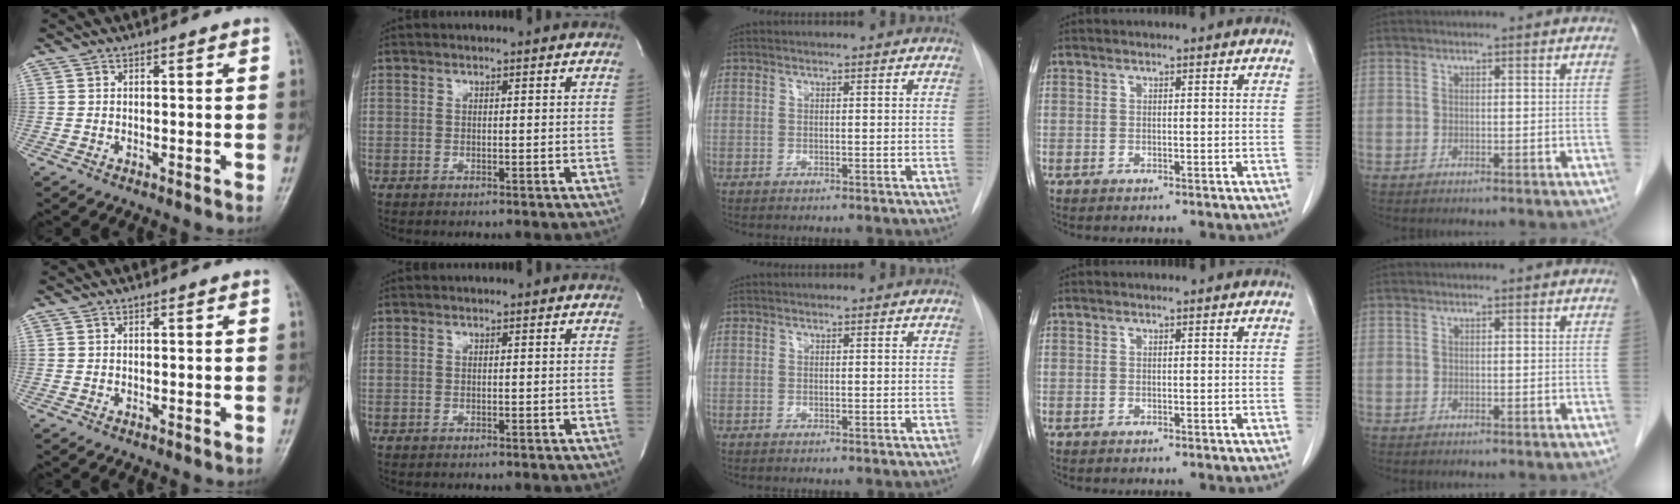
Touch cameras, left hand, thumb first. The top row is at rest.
{}